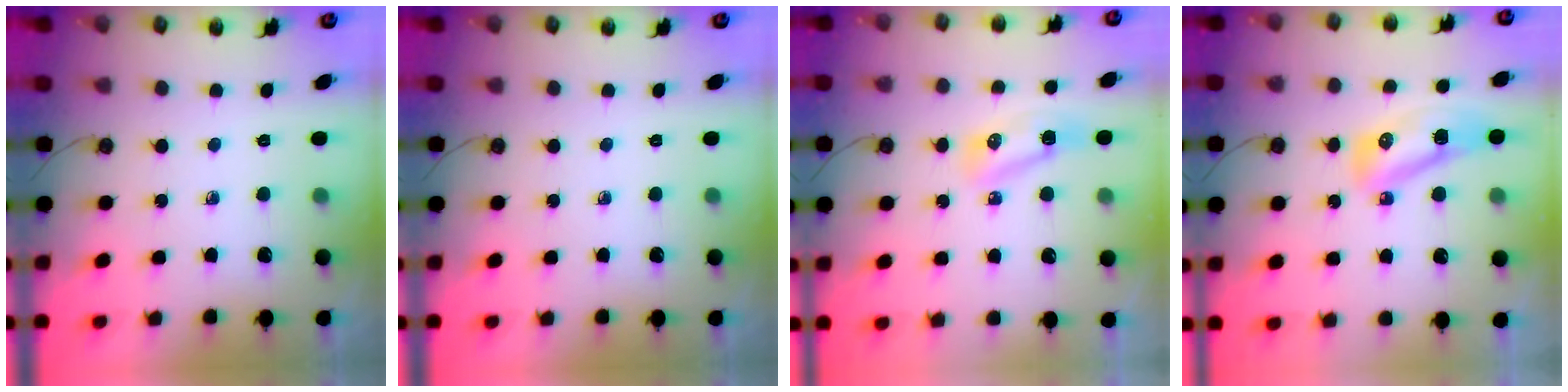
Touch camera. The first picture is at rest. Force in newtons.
{"total": 0.0}
{"total": 8.0, "press": 7.8, "slide": 1.9}
{"total": 10.7, "press": 10.5, "slide": 2.3}